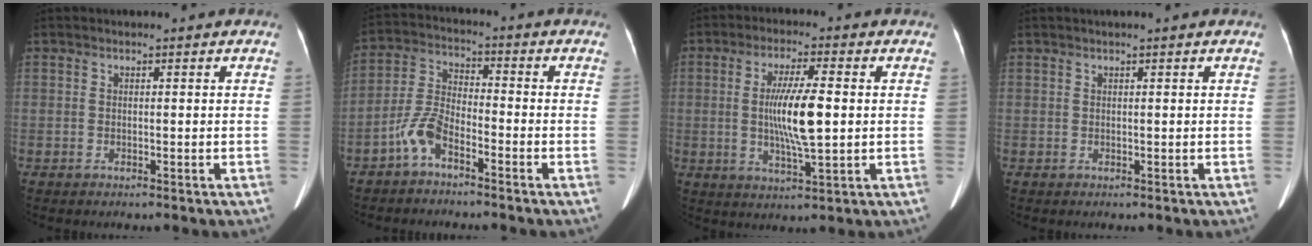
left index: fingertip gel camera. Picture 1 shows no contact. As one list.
[{"total": 6.0, "force": [-4.1, 2.0, 3.8], "torque": [-0.099, 0.008, -0.086]}, {"total": 9.2, "force": [0.2, 1.1, 9.1], "torque": [-0.173, -0.005, 0.002]}, {"total": 1.5, "force": [1.2, 0.0, 0.9], "torque": [-0.010, 0.022, 0.017]}]